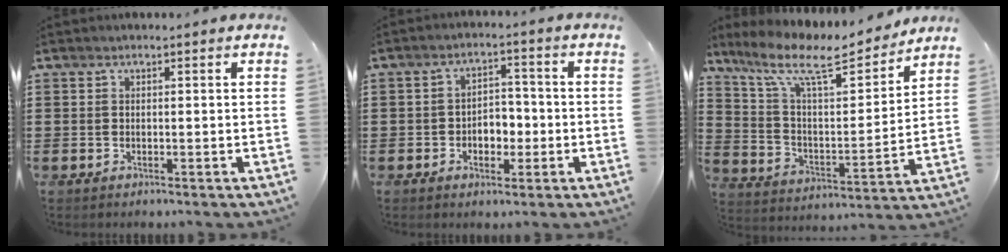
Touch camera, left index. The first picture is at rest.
{"total": 4.0, "force": [-1.2, 2.8, 2.6], "torque": [-0.054, 0.009, -0.028]}
{"total": 11.7, "force": [8.7, 3.0, 7.2], "torque": [-0.166, -0.045, 0.145]}